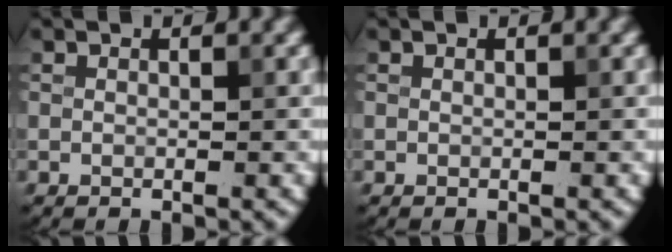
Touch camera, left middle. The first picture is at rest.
{"total": 0.0}